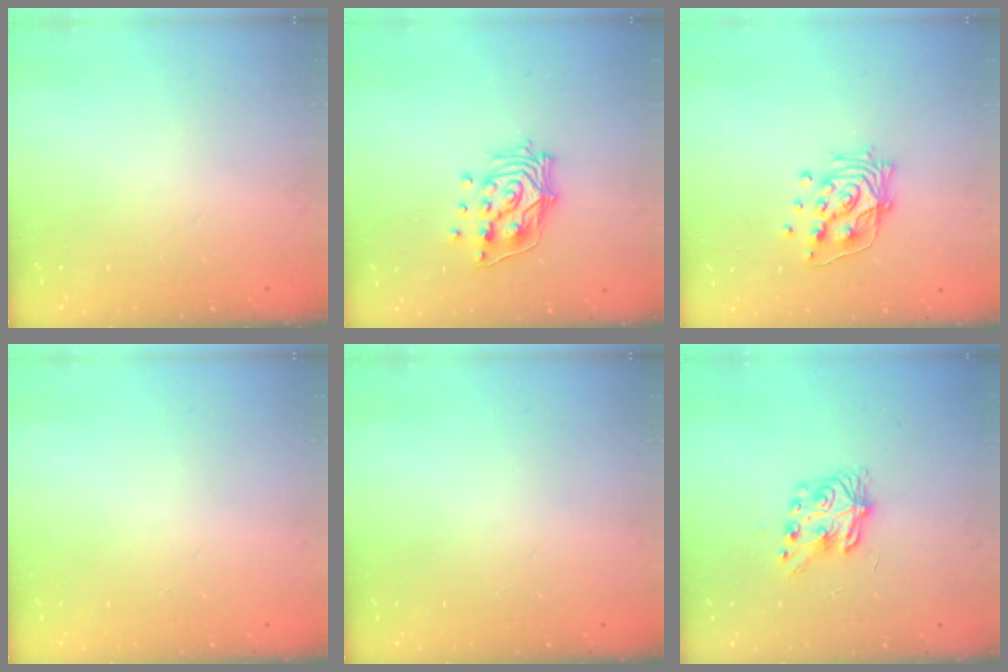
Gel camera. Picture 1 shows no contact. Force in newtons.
{"total": 12.9, "press": 12.8, "slide": 1.8}
{"total": 13.7, "press": 13.4, "slide": 3.0}
{"total": 0.0}
{"total": 0.0}
{"total": 8.4, "press": 8.3, "slide": 0.3}